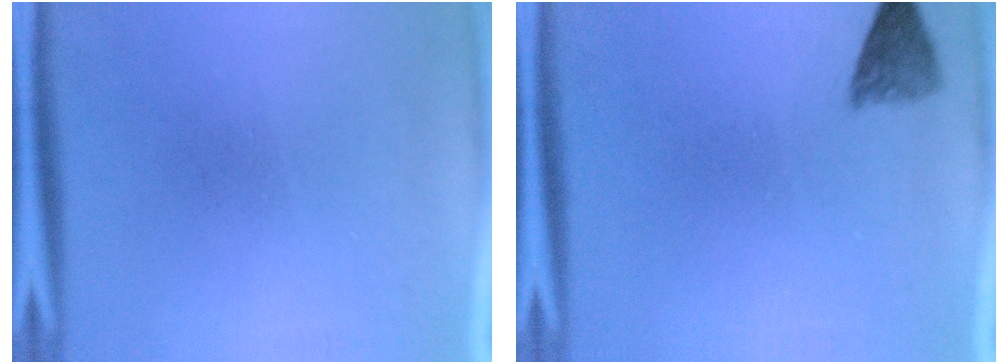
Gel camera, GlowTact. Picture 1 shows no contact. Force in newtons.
{"total": 2.8}